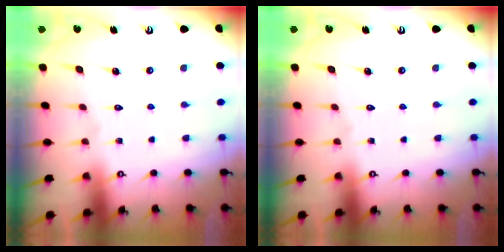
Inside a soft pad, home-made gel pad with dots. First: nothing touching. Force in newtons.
{"total": 0.0}